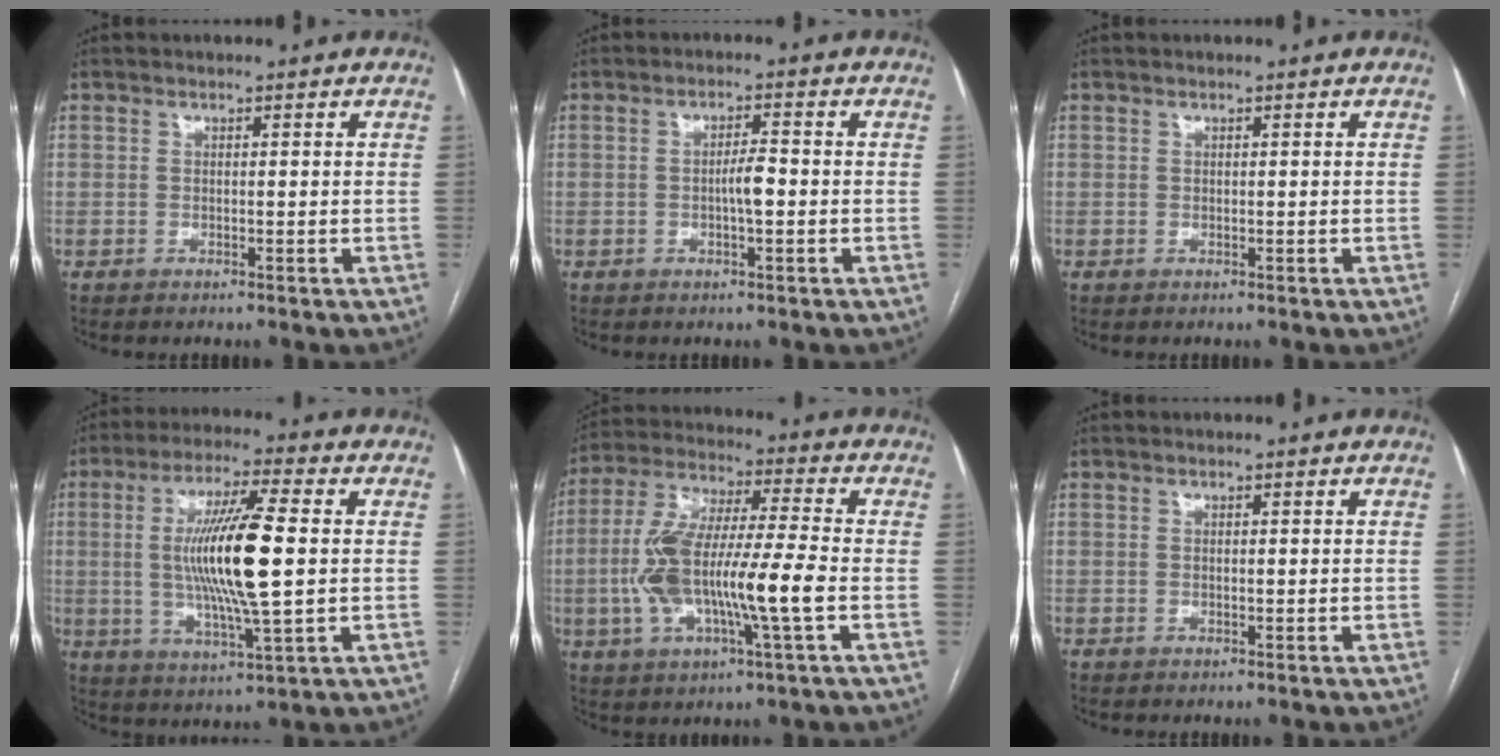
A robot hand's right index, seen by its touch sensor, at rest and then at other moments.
{"total": 3.0, "force": [-0.6, 0.5, 2.9], "torque": [-0.049, 0.003, -0.010]}
{"total": 0.0}
{"total": 14.5, "force": [0.7, 1.2, 14.5], "torque": [-0.272, -0.004, 0.011]}
{"total": 15.5, "force": [-2.8, 1.8, 15.1], "torque": [-0.311, 0.009, -0.051]}
{"total": 0.0}